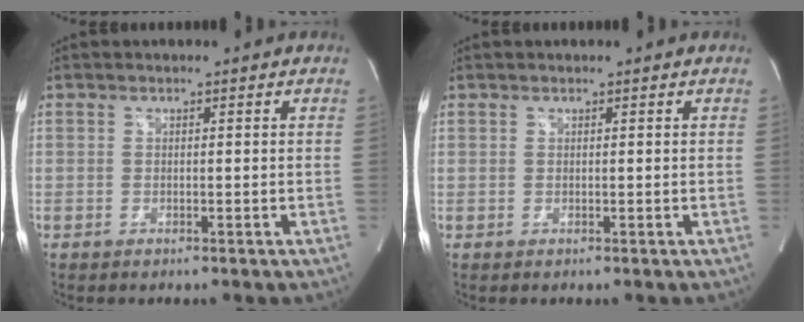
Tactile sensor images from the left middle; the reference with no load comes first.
{"total": 0.0}